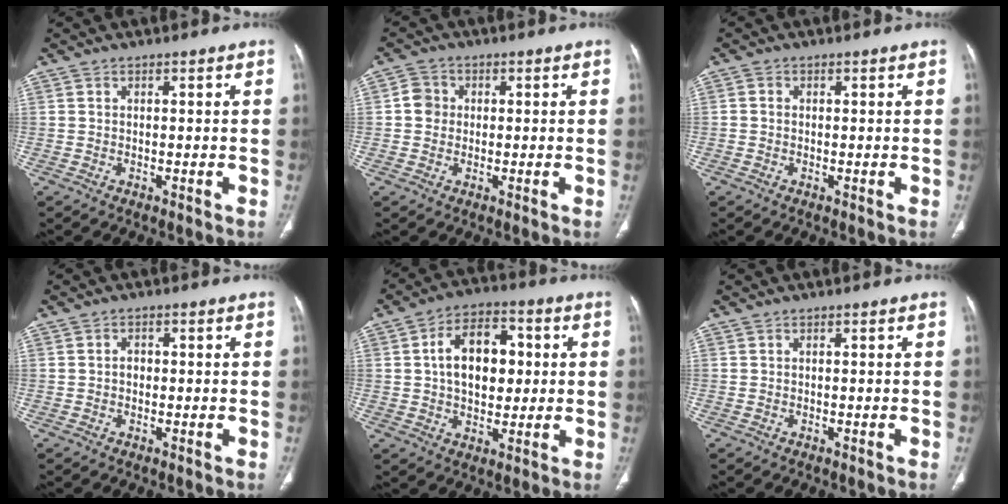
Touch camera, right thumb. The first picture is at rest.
{"total": 3.7, "force": [0.2, 3.5, 1.3], "torque": [-0.008, 0.007, -0.001]}
{"total": 0.9, "force": [0.0, 0.8, 0.5], "torque": [-0.006, 0.001, -0.003]}
{"total": 1.3, "force": [-0.2, 1.1, 0.7], "torque": [0.000, 0.002, -0.006]}
{"total": 13.0, "force": [1.7, 8.4, 9.7], "torque": [-0.118, 0.011, 0.024]}
{"total": 0.0}